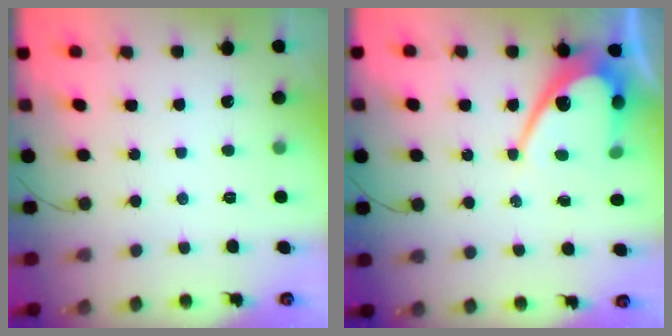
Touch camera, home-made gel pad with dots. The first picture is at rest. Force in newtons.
{"total": 10.1, "press": 10.1, "slide": 0.7}